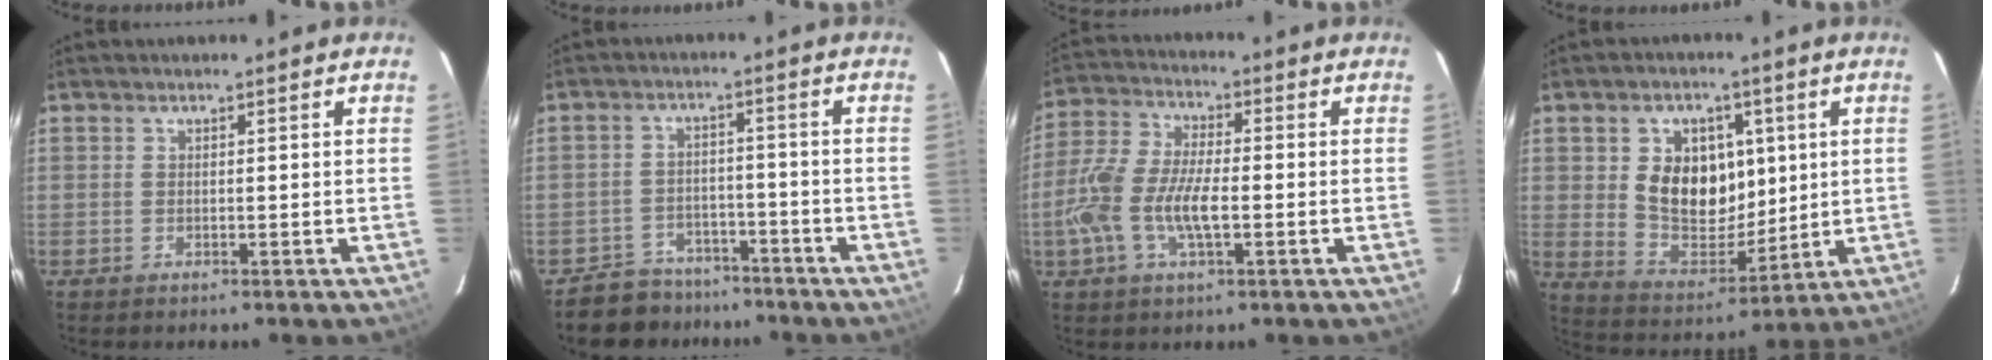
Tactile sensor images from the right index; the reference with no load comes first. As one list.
[{"total": 7.9, "force": [-6.5, 4.5, 0.6], "torque": [-0.028, 0.021, -0.095]}, {"total": 11.6, "force": [-2.8, 4.5, 10.3], "torque": [-0.226, 0.003, -0.057]}, {"total": 13.0, "force": [2.7, 9.7, 8.2], "torque": [-0.158, 0.006, 0.067]}]